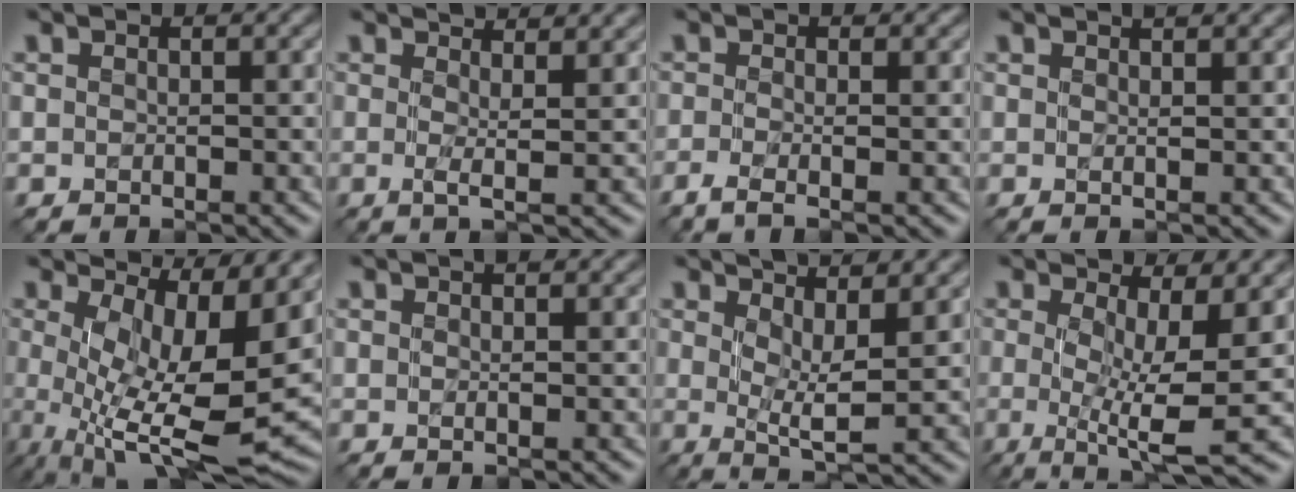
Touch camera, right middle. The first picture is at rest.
{"total": 3.9, "force": [1.9, 0.9, 3.3], "torque": [-0.047, 0.005, 0.010]}
{"total": 2.9, "force": [-1.0, 1.0, 2.5], "torque": [-0.045, -0.011, -0.028]}
{"total": 3.0, "force": [1.8, 1.2, 2.1], "torque": [-0.011, 0.012, -0.007]}
{"total": 12.6, "force": [2.1, 4.5, 11.6], "torque": [-0.169, -0.015, 0.053]}
{"total": 2.3, "force": [1.2, 0.8, 1.8], "torque": [-0.012, 0.001, -0.005]}
{"total": 6.6, "force": [2.6, 1.6, 5.9], "torque": [-0.088, 0.003, 0.044]}
{"total": 8.7, "force": [0.0, 2.3, 8.3], "torque": [-0.129, -0.008, -0.002]}